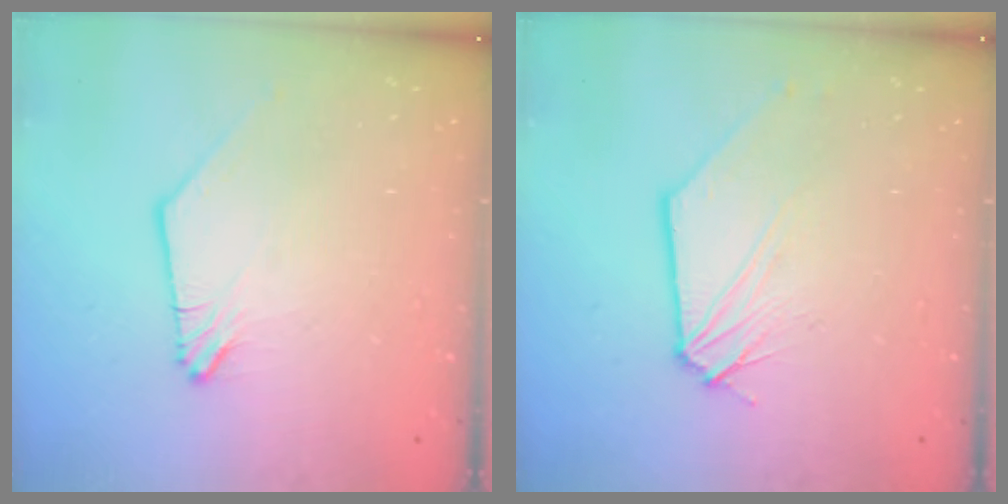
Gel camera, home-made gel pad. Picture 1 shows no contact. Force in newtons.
{"total": 1.0, "press": 1.0, "slide": 0.1}